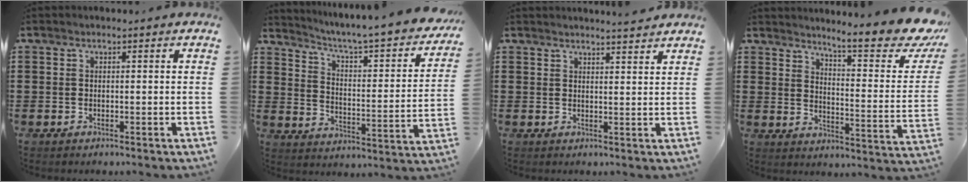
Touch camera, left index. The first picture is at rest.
{"total": 4.0, "force": [3.4, -0.2, 2.1], "torque": [-0.062, -0.040, 0.044]}
{"total": 2.4, "force": [2.4, -0.4, 0.0], "torque": [-0.008, -0.006, 0.045]}
{"total": 9.6, "force": [8.0, 0.3, 5.4], "torque": [-0.093, -0.064, 0.126]}